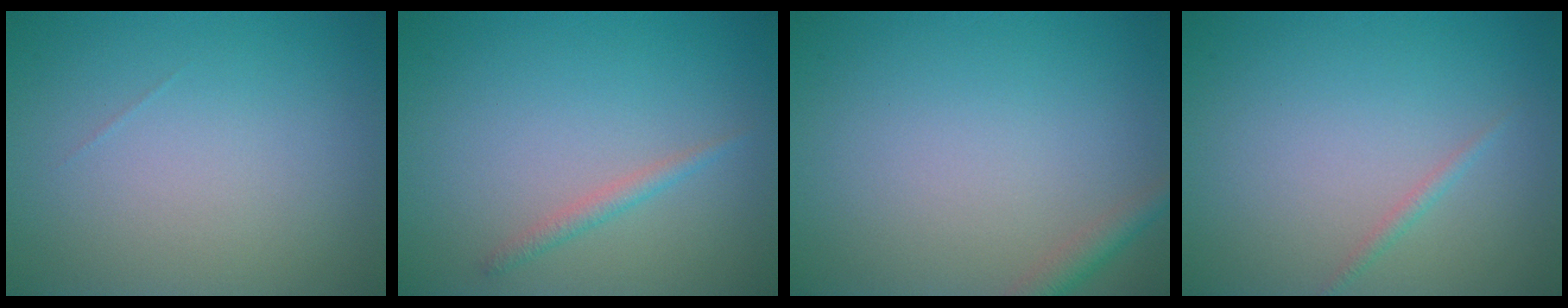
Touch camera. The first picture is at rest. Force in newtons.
{"total": 1.2, "press": 1.1, "slide": 0.0}
{"total": 1.6, "press": 1.6, "slide": 0.1}
{"total": 0.7, "press": 0.7, "slide": 0.1}